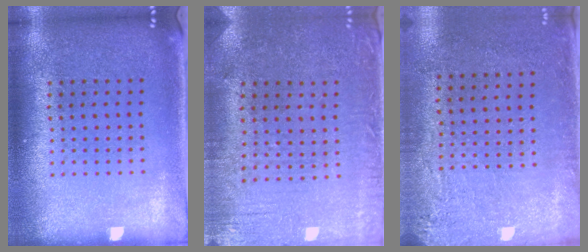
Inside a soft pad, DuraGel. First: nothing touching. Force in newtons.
{"total": 0.6, "press": 0.4, "slide": 0.5}
{"total": 2.8, "press": 2.3, "slide": 1.6}